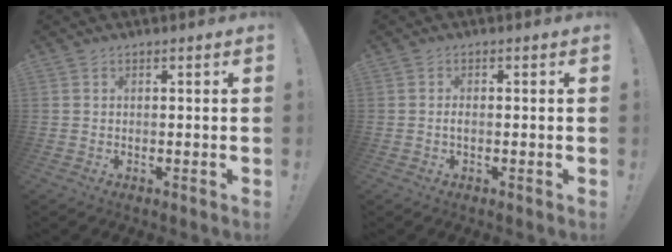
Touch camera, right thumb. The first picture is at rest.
{"total": 1.1, "force": [-0.4, 0.4, 0.9], "torque": [-0.021, 0.005, -0.007]}